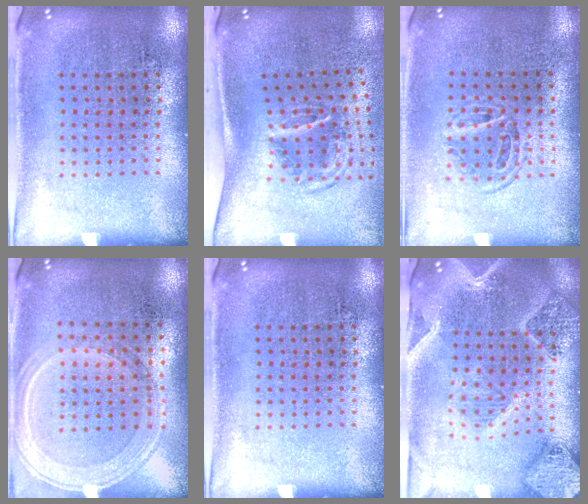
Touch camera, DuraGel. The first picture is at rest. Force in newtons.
{"total": 1.9, "press": 1.2, "slide": 1.5}
{"total": 1.2, "press": 1.0, "slide": 0.7}
{"total": 1.2, "press": 1.2, "slide": 0.4}
{"total": 0.0}
{"total": 2.9, "press": 2.6, "slide": 1.4}